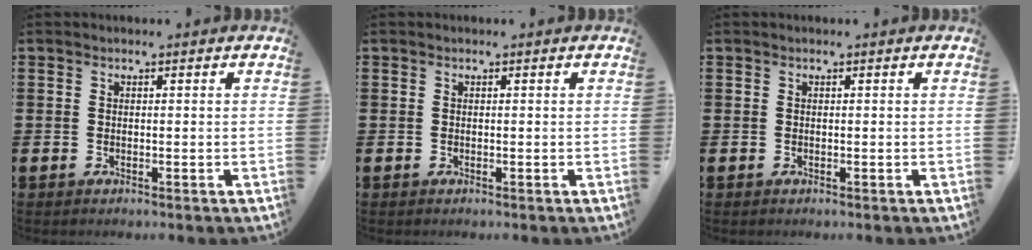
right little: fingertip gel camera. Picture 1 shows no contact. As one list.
[{"total": 0.0}, {"total": 0.0}]